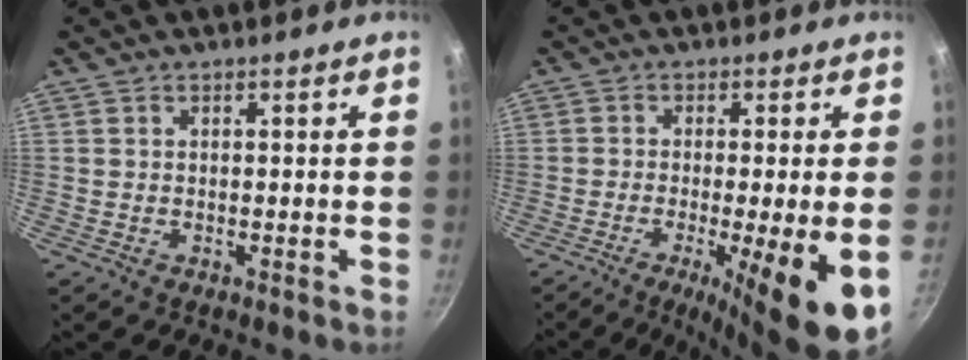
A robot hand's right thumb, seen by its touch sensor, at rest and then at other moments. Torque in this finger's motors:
{"motor_torque": [0.03, 0.81, 0.55, 0.30, 0.28]}